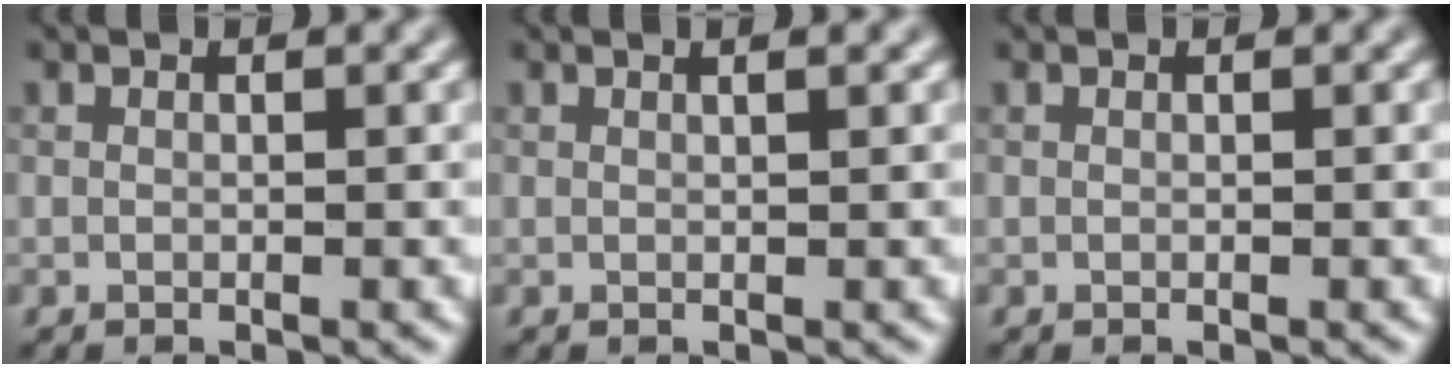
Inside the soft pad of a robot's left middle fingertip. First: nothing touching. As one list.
[{"total": 1.2, "force": [0.6, 0.3, 0.9], "torque": [-0.010, 0.001, 0.002]}, {"total": 0.0}]